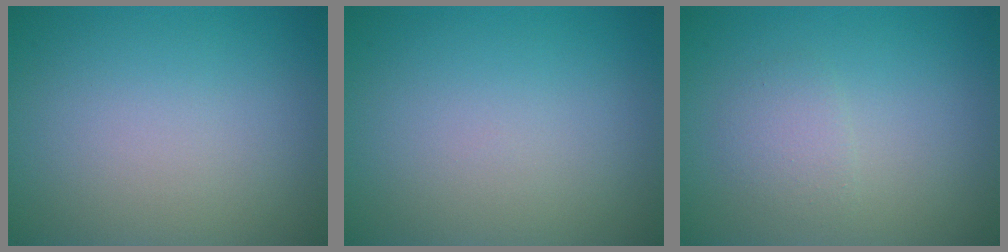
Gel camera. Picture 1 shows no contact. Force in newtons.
{"total": 0.0}
{"total": 1.6, "press": 1.6, "slide": 0.1}